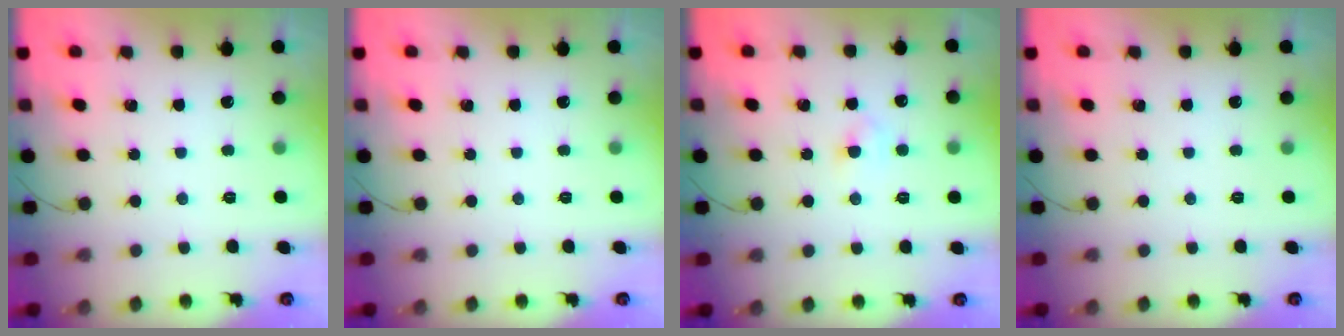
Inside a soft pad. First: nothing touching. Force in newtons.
{"total": 0.0}
{"total": 3.3, "press": 3.1, "slide": 1.1}
{"total": 0.0}